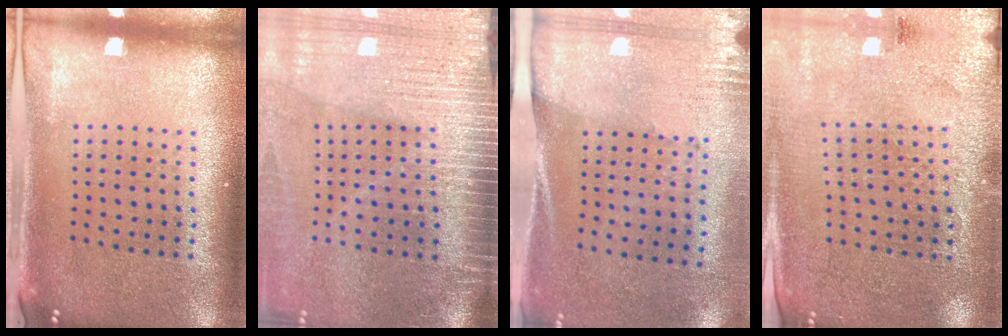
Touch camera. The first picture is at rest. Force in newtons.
{"total": 4.0, "press": 3.3, "slide": 2.1}
{"total": 2.7, "press": 2.4, "slide": 1.3}
{"total": 2.8, "press": 2.8, "slide": 0.5}